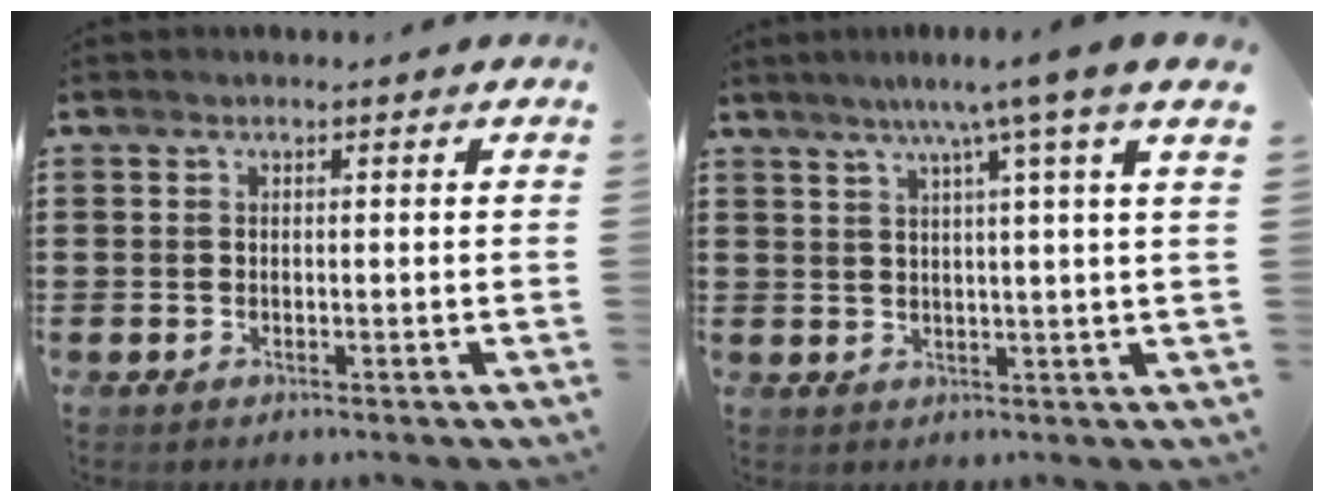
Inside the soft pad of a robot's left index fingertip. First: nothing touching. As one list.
[{"total": 6.6, "force": [4.0, -1.3, 5.0], "torque": [-0.108, -0.008, 0.061]}]